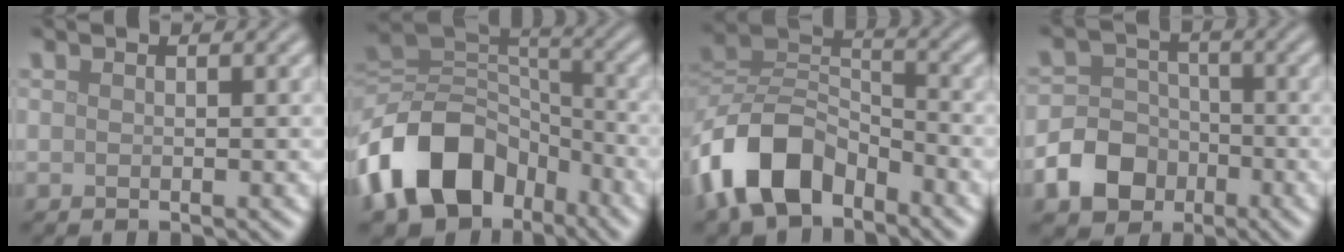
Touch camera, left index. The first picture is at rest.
{"total": 12.8, "force": [-6.3, 8.8, 6.8], "torque": [-0.140, 0.003, -0.124]}
{"total": 9.0, "force": [-5.4, 5.2, 4.9], "torque": [-0.098, 0.002, -0.113]}
{"total": 6.1, "force": [-2.8, 5.0, 2.2], "torque": [-0.027, -0.002, -0.077]}